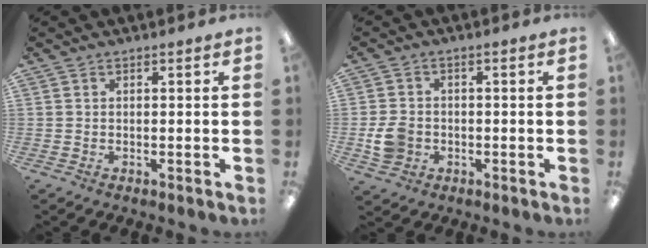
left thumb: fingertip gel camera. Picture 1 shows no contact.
{"total": 5.5, "force": [-1.5, 4.6, 2.7], "torque": [-0.050, 0.004, -0.026]}